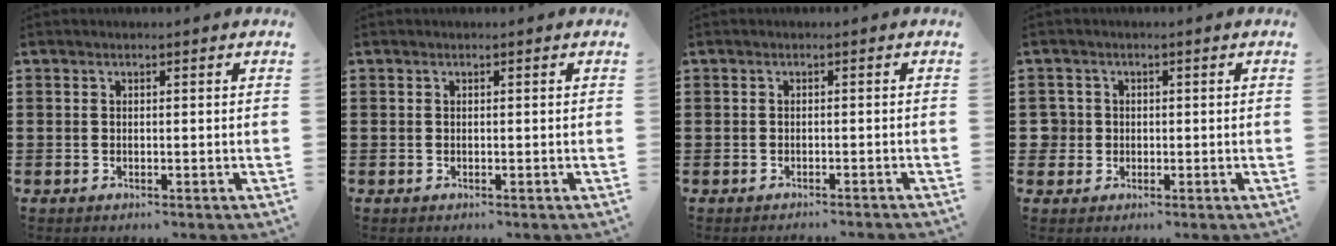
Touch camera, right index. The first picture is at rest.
{"total": 0.0}
{"total": 1.1, "force": [-1.1, -0.1, -0.2], "torque": [0.000, 0.000, -0.024]}
{"total": 2.3, "force": [-0.1, 2.3, 0.4], "torque": [-0.027, 0.004, -0.007]}